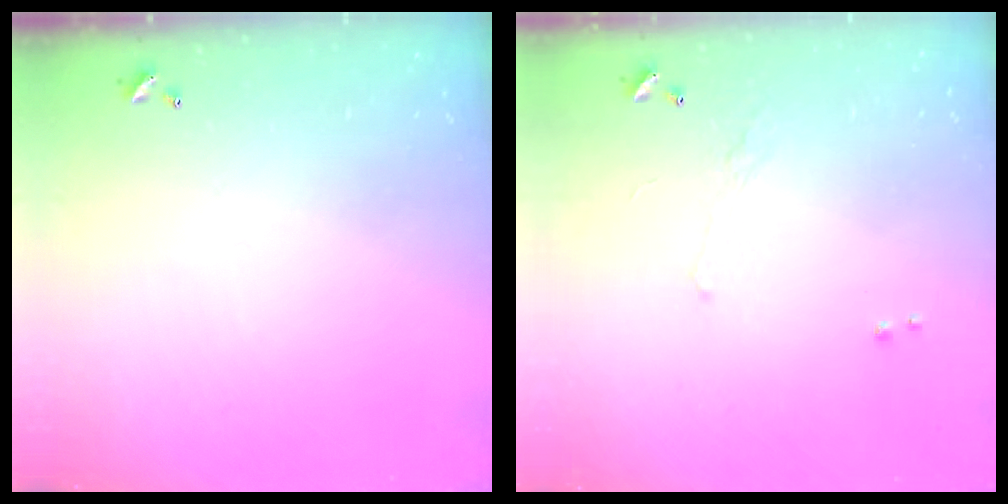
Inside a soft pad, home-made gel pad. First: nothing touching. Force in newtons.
{"total": 0.7, "press": 0.0, "slide": 0.7}